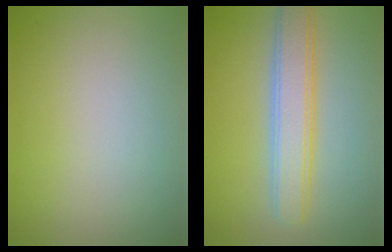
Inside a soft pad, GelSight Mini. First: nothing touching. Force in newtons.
{"total": 4.7, "press": 4.7, "slide": 0.1}